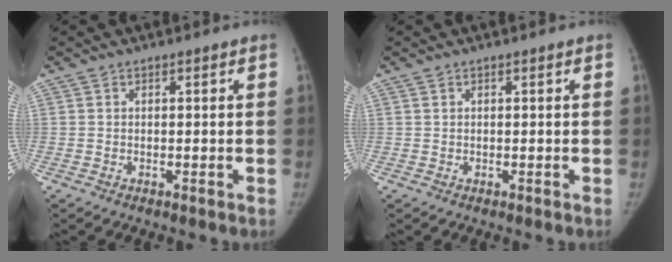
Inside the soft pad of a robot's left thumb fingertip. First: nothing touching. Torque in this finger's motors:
{"motor_torque": [-0.38, 0.27, -0.05, 0.50, 0.03]}